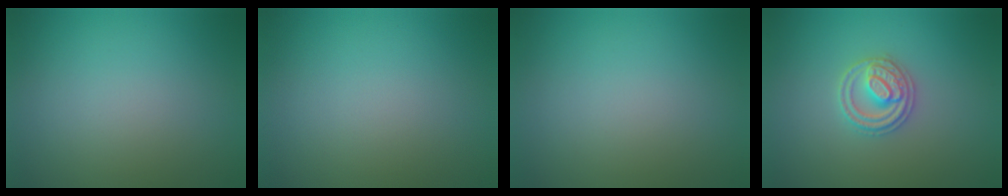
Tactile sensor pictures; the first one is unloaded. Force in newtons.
{"total": 0.0}
{"total": 0.0}
{"total": 2.8, "press": 2.7, "slide": 0.5}